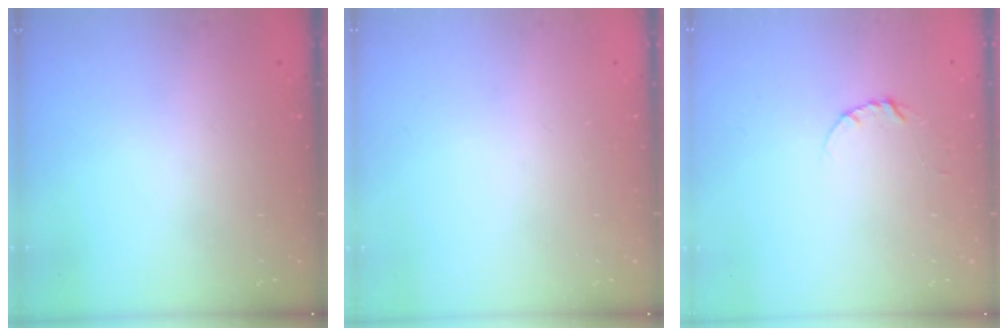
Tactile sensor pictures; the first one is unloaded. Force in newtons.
{"total": 0.0}
{"total": 3.7, "press": 3.7, "slide": 0.4}